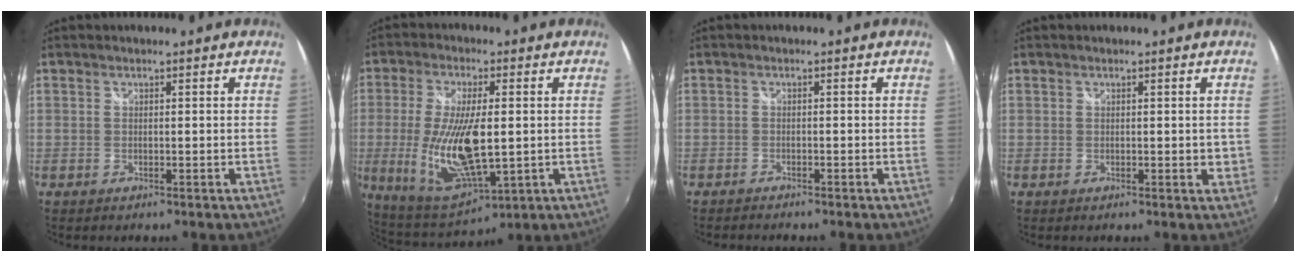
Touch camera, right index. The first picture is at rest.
{"total": 16.8, "force": [-1.2, 6.8, 15.4], "torque": [-0.305, -0.025, -0.007]}
{"total": 1.8, "force": [-1.8, 0.2, 0.4], "torque": [-0.022, -0.008, -0.032]}
{"total": 1.5, "force": [0.4, 1.0, 1.1], "torque": [-0.011, 0.001, 0.010]}